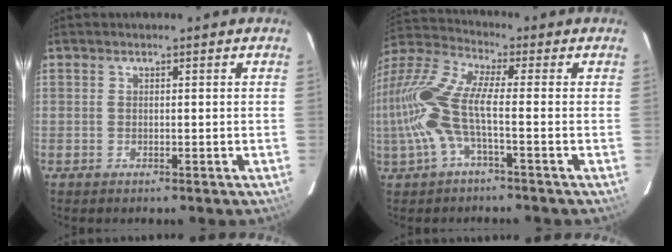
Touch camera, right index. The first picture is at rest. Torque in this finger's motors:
{"motor_torque": [1.22, -0.56, 1.05, 0.21]}